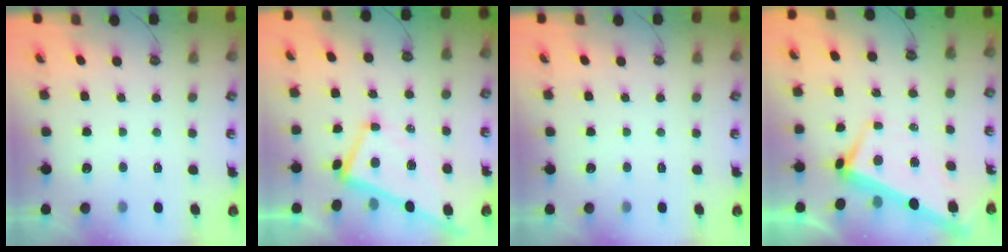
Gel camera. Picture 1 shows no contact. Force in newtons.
{"total": 2.1, "press": 2.0, "slide": 0.7}
{"total": 0.0}
{"total": 1.7, "press": 1.4, "slide": 1.0}